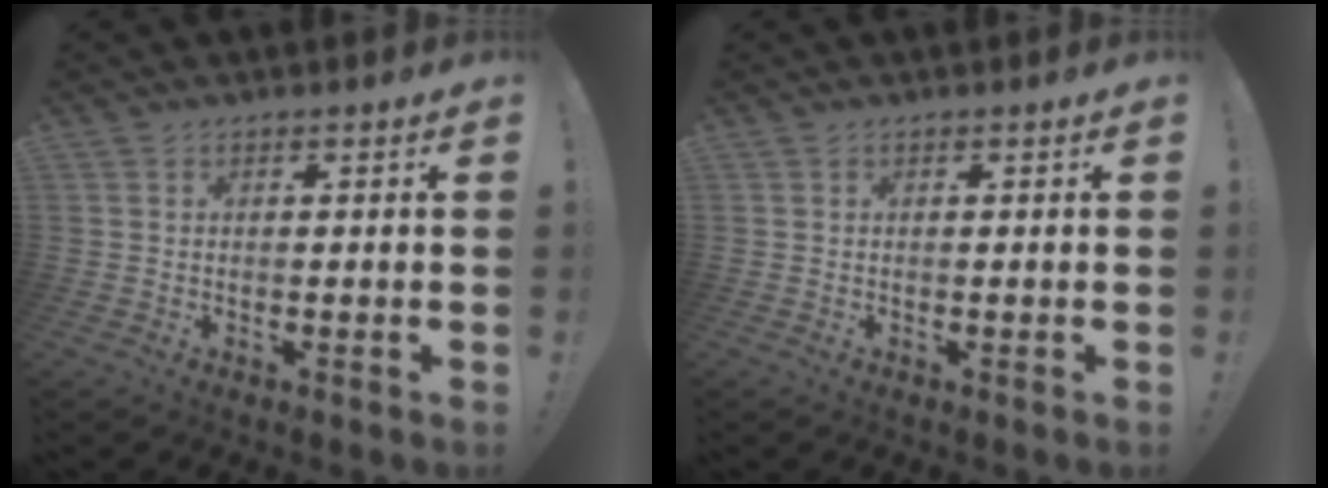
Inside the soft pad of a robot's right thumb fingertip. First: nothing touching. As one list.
[{"total": 0.0}]